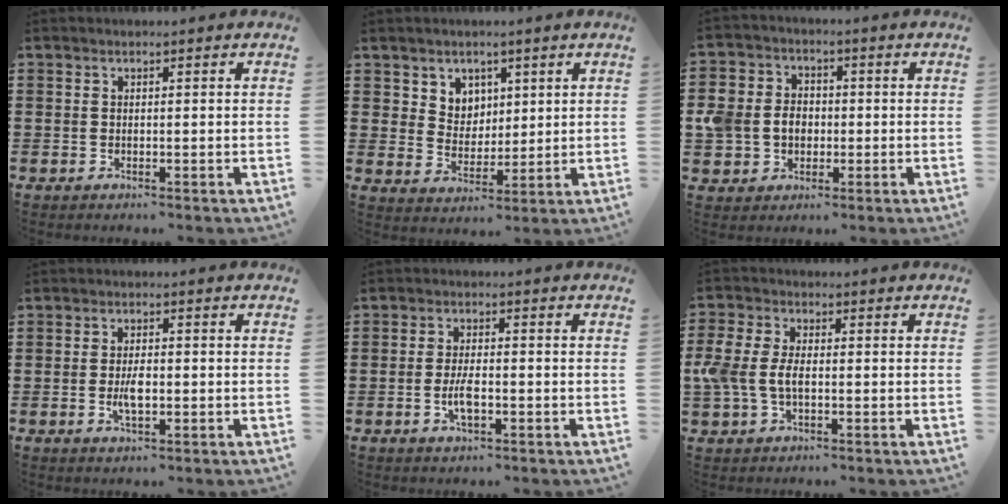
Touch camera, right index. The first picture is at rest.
{"total": 4.9, "force": [2.9, 3.9, 0.2], "torque": [-0.020, 0.003, 0.051]}
{"total": 6.2, "force": [-0.5, 5.5, 2.9], "torque": [-0.089, 0.011, -0.013]}
{"total": 3.4, "force": [-0.6, 1.2, 3.1], "torque": [-0.063, -0.001, -0.013]}
{"total": 4.7, "force": [-1.3, 1.7, 4.2], "torque": [-0.092, -0.002, -0.029]}
{"total": 4.9, "force": [-0.8, 2.8, 3.9], "torque": [-0.109, -0.008, -0.024]}